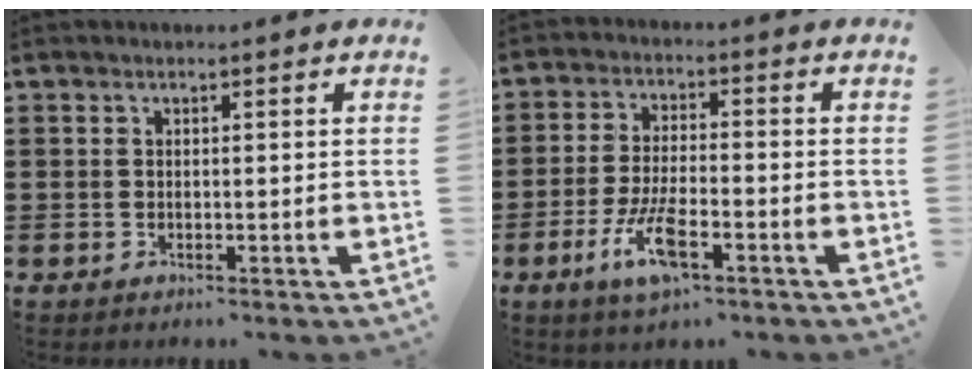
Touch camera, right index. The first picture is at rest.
{"total": 7.5, "force": [-3.4, 2.1, 6.3], "torque": [-0.141, -0.013, -0.065]}